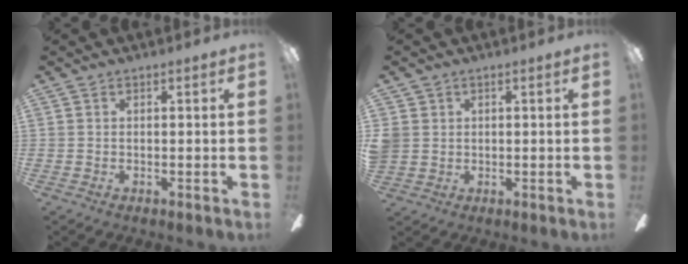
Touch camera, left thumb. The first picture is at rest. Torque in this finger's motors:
{"motor_torque": [0.25, 0.81, 0.44, -0.44, 0.05]}